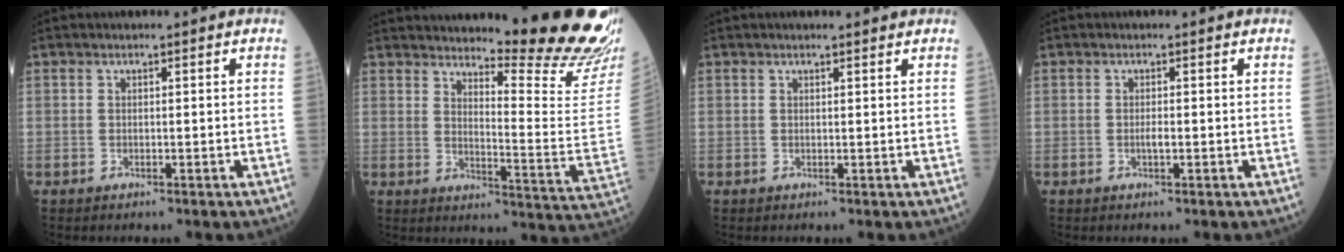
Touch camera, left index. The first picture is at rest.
{"total": 20.6, "force": [18.8, -0.3, 8.5], "torque": [-0.128, -0.119, 0.229]}
{"total": 2.5, "force": [2.3, 0.1, 0.9], "torque": [-0.012, 0.008, 0.025]}
{"total": 0.9, "force": [-0.1, 0.1, 0.9], "torque": [-0.017, 0.000, -0.003]}